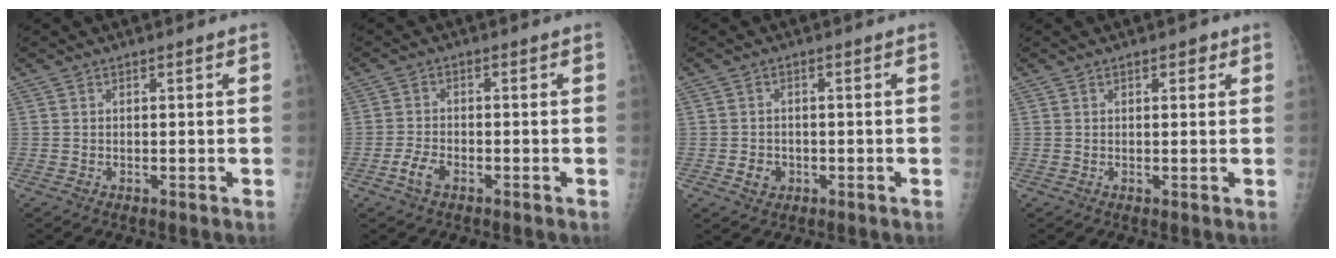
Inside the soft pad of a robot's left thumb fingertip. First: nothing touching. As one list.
[{"total": 3.5, "force": [-1.9, 1.9, 2.3], "torque": [-0.047, 0.009, -0.037]}, {"total": 2.9, "force": [-0.9, 2.5, 1.2], "torque": [-0.010, 0.004, -0.009]}, {"total": 2.0, "force": [1.0, 1.0, 1.4], "torque": [-0.009, -0.001, 0.011]}]